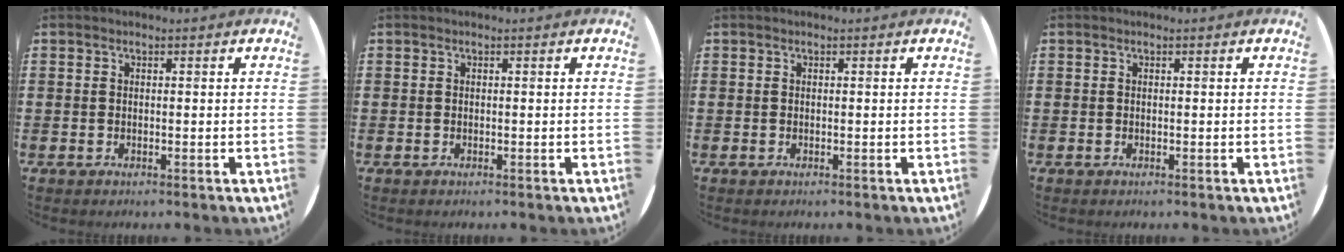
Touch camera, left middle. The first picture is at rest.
{"total": 0.0}
{"total": 0.0}
{"total": 0.0}